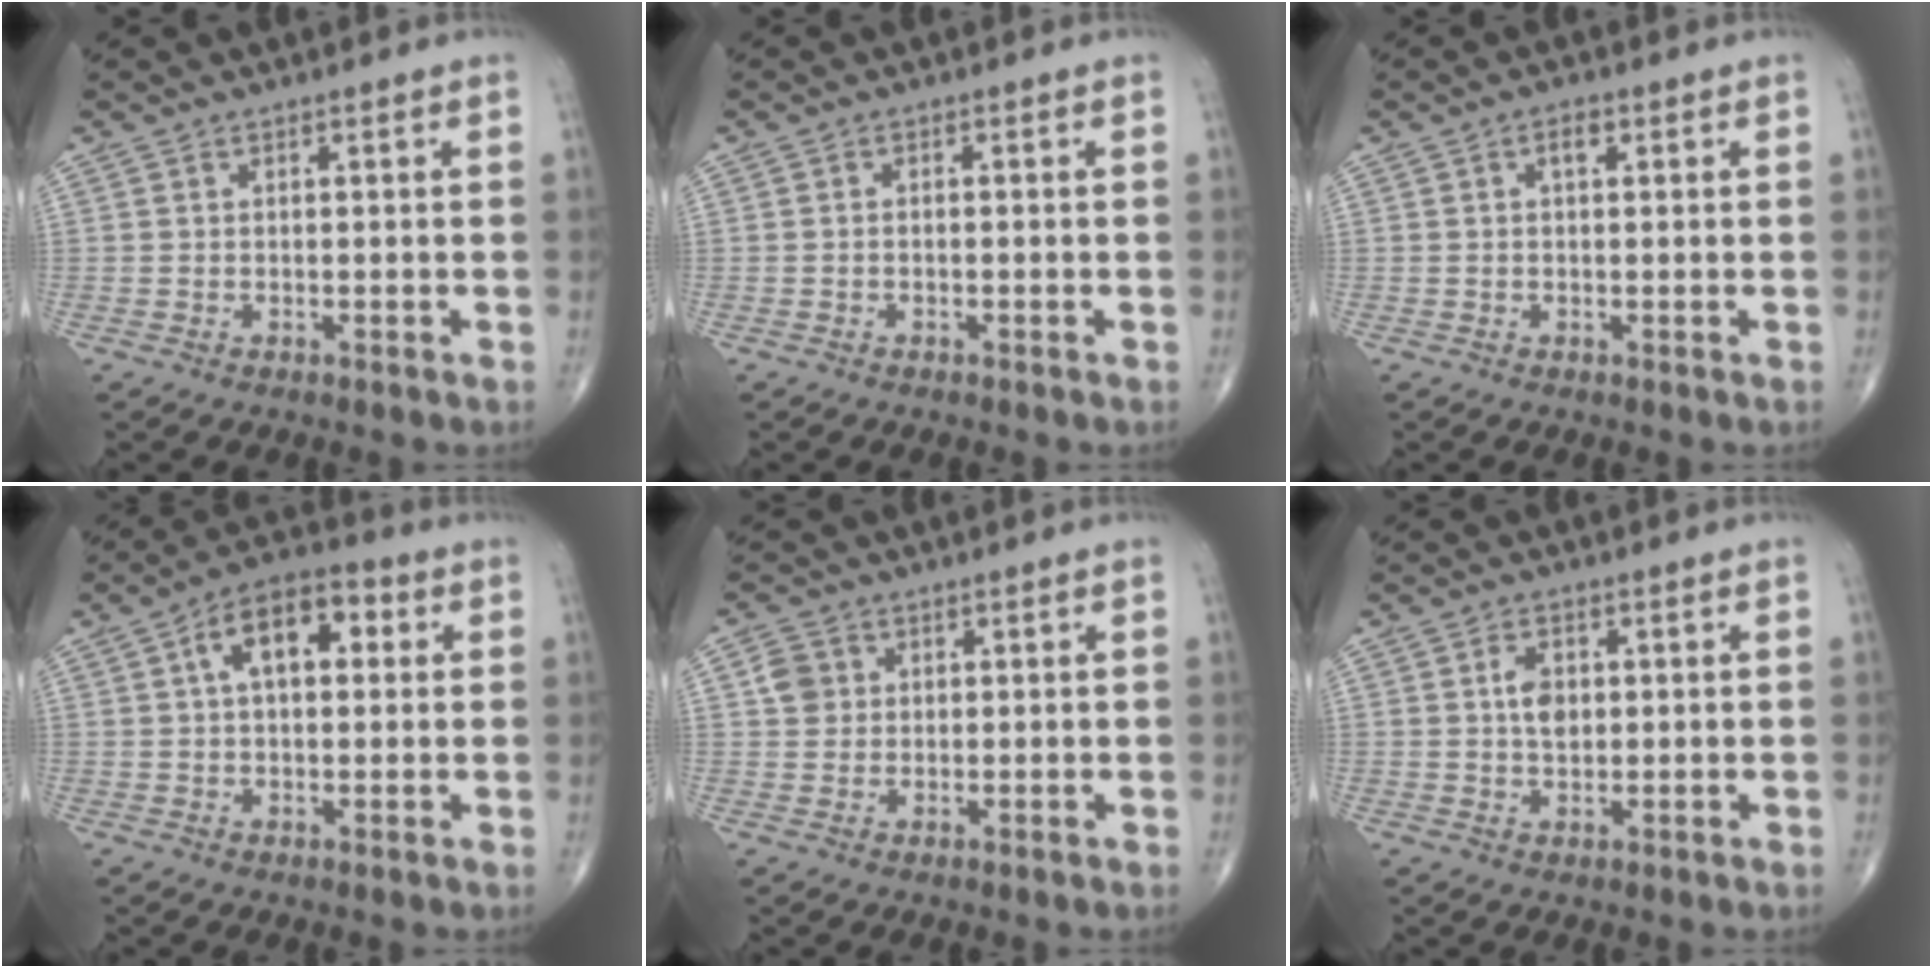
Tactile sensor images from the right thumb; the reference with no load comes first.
{"total": 0.5, "force": [-0.3, 0.2, 0.4], "torque": [-0.007, 0.005, -0.008]}
{"total": 1.8, "force": [0.5, 0.9, 1.5], "torque": [-0.024, 0.003, 0.007]}
{"total": 10.9, "force": [2.7, 6.1, 8.6], "torque": [-0.124, 0.024, 0.034]}
{"total": 3.9, "force": [0.9, 3.5, 1.4], "torque": [-0.010, 0.002, 0.014]}
{"total": 4.3, "force": [0.7, 2.8, 3.2], "torque": [-0.047, -0.002, 0.012]}